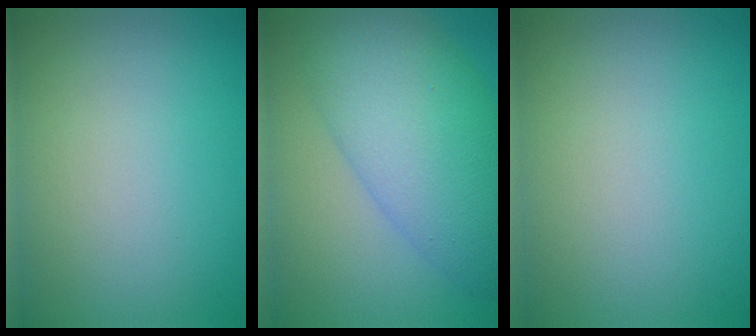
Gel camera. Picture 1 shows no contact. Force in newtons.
{"total": 9.5, "press": 9.5, "slide": 0.3}
{"total": 0.0}